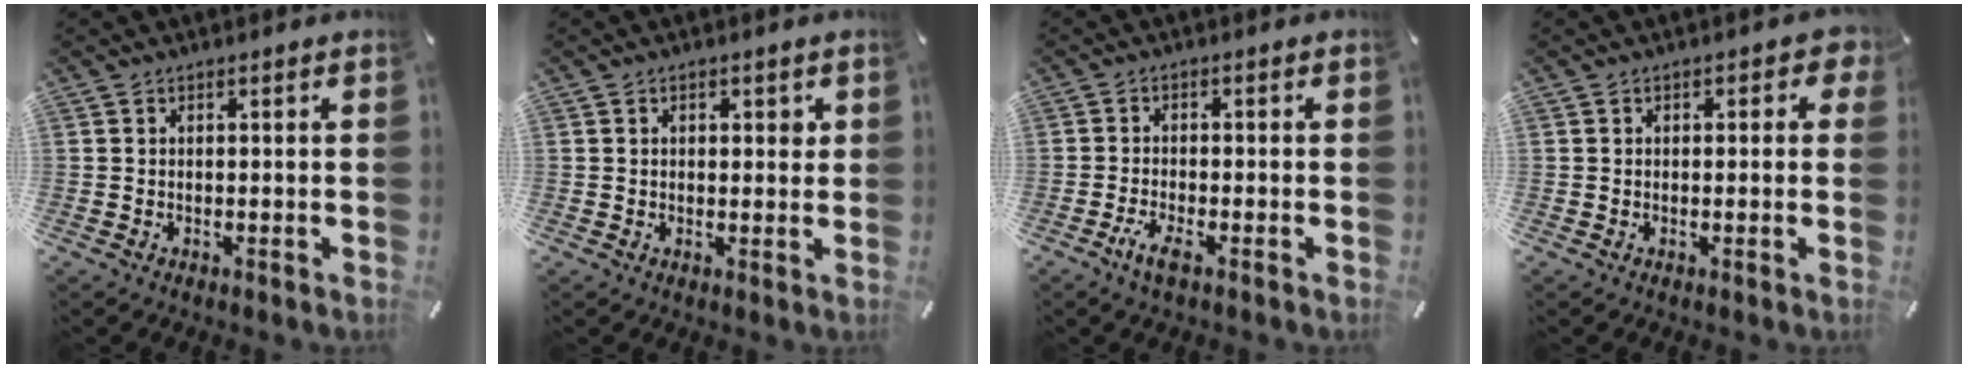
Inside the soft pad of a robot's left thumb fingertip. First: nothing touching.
{"total": 1.9, "force": [0.6, 1.2, 1.2], "torque": [-0.011, 0.001, 0.006]}
{"total": 3.5, "force": [-2.1, 0.9, 2.7], "torque": [-0.061, 0.000, -0.041]}
{"total": 2.0, "force": [0.1, 1.6, 1.2], "torque": [-0.007, 0.004, -0.003]}